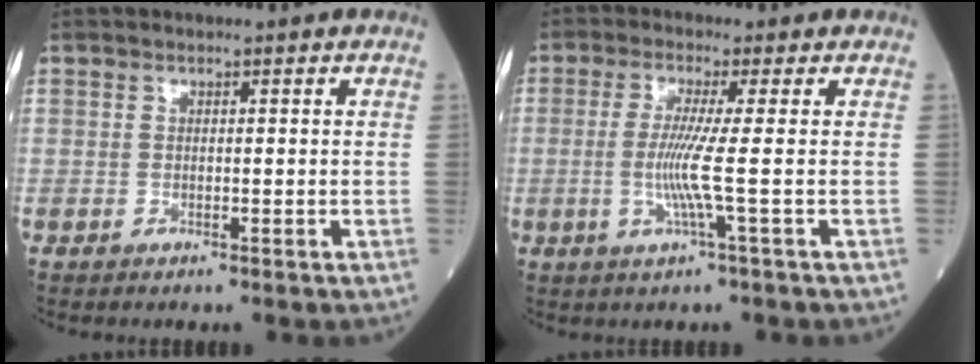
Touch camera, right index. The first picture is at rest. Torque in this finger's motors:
{"motor_torque": [0.05, -0.03, -0.01, 0.00]}